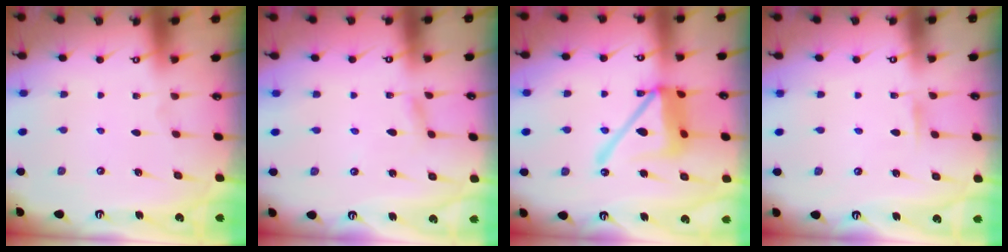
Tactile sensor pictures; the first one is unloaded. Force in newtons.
{"total": 2.1, "press": 2.1, "slide": 0.1}
{"total": 17.1, "press": 17.0, "slide": 1.9}
{"total": 2.7, "press": 2.7, "slide": 0.3}